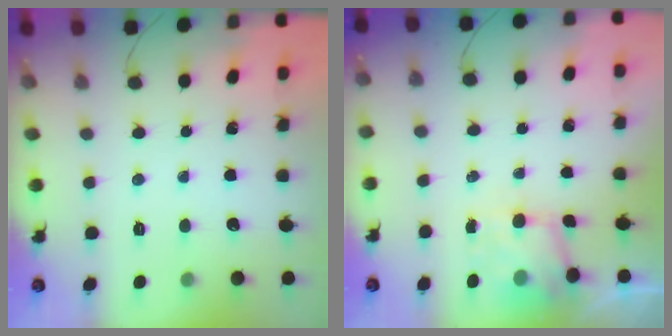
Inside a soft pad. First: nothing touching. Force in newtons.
{"total": 5.6, "press": 5.4, "slide": 1.1}